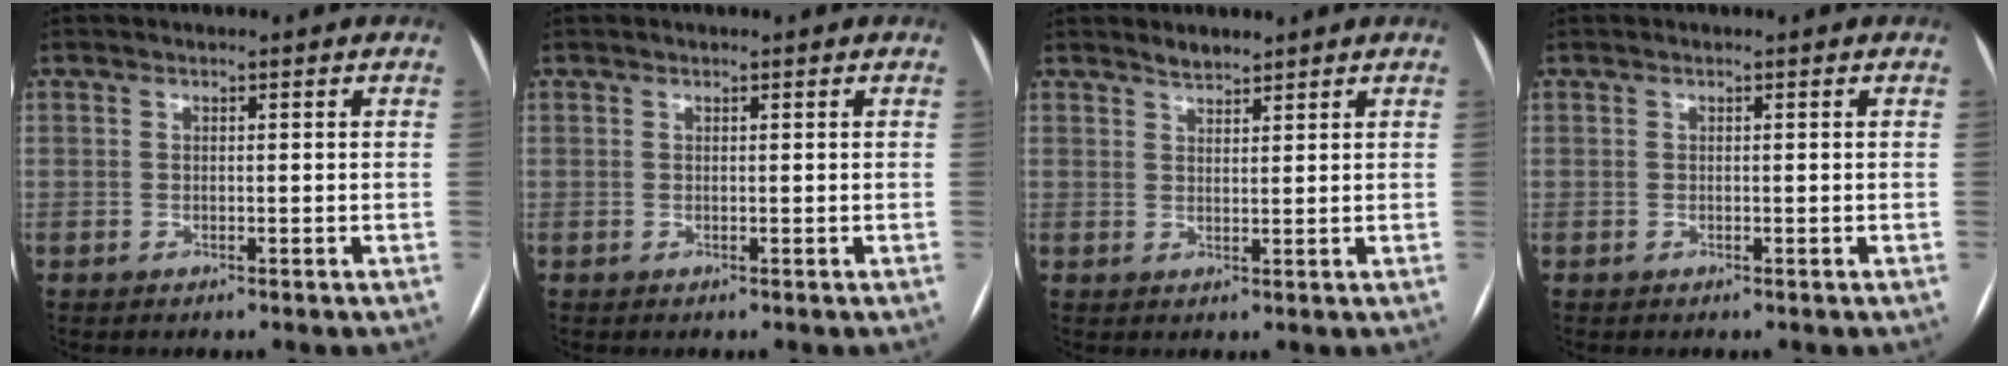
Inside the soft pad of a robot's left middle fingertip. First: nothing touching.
{"total": 0.0}
{"total": 2.1, "force": [2.0, 0.3, 0.5], "torque": [-0.016, 0.002, 0.039]}
{"total": 0.0}